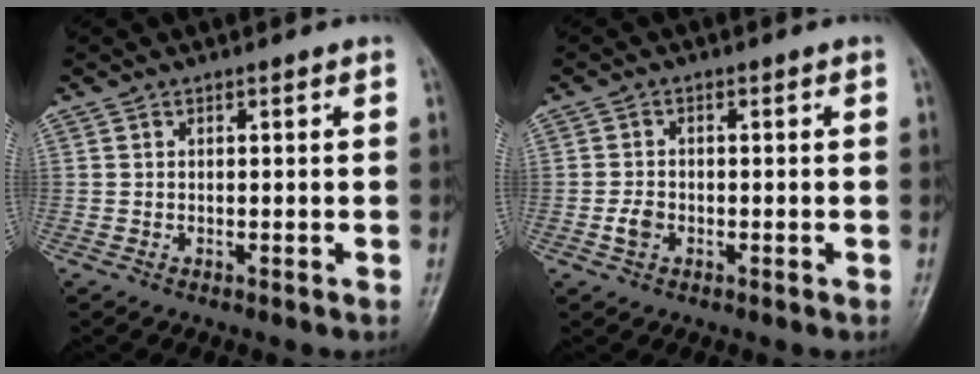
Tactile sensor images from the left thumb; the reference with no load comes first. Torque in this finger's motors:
{"motor_torque": [0.26, 0.05, 0.40, 0.18, -0.02]}